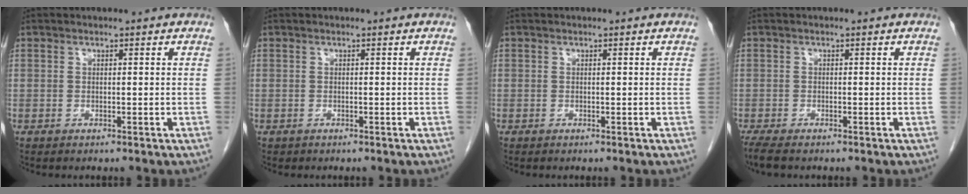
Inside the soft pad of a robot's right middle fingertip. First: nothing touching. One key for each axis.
{"total": 0.0}
{"total": 0.0}
{"total": 3.1, "fx": -2.5, "fy": 0.7, "fz": 1.7, "tx": -0.038, "ty": -0.011, "tz": -0.040}